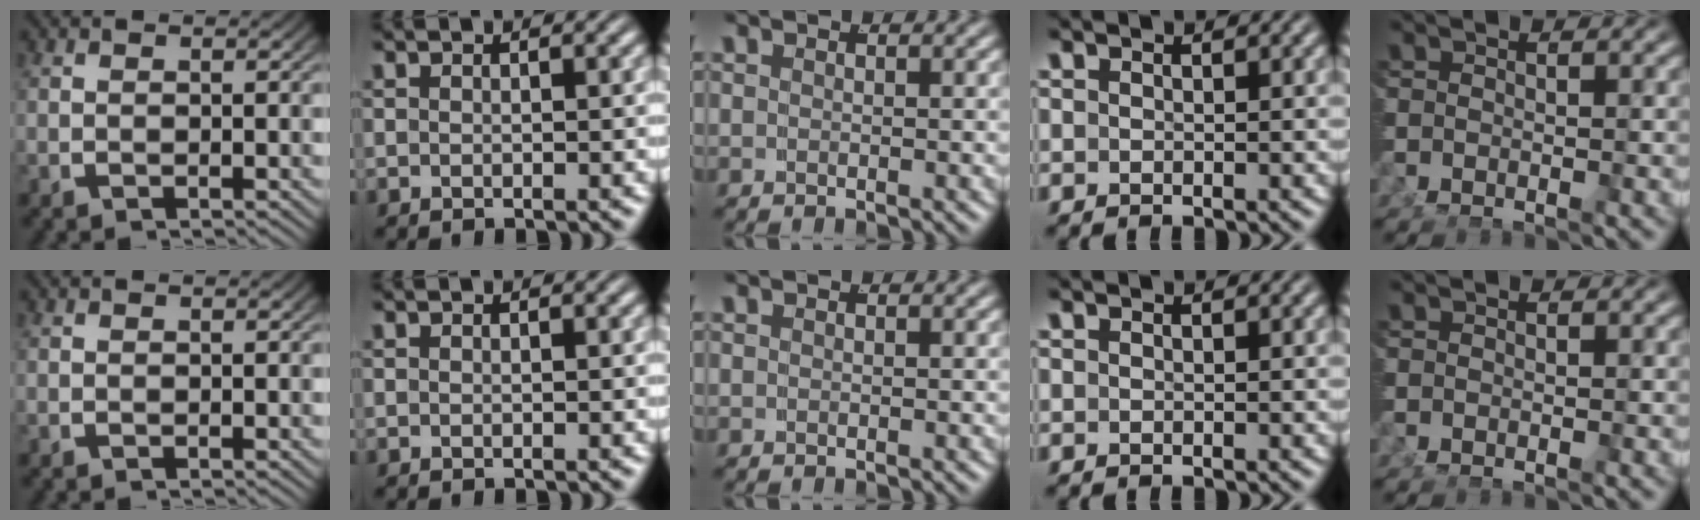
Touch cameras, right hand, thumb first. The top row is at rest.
{}